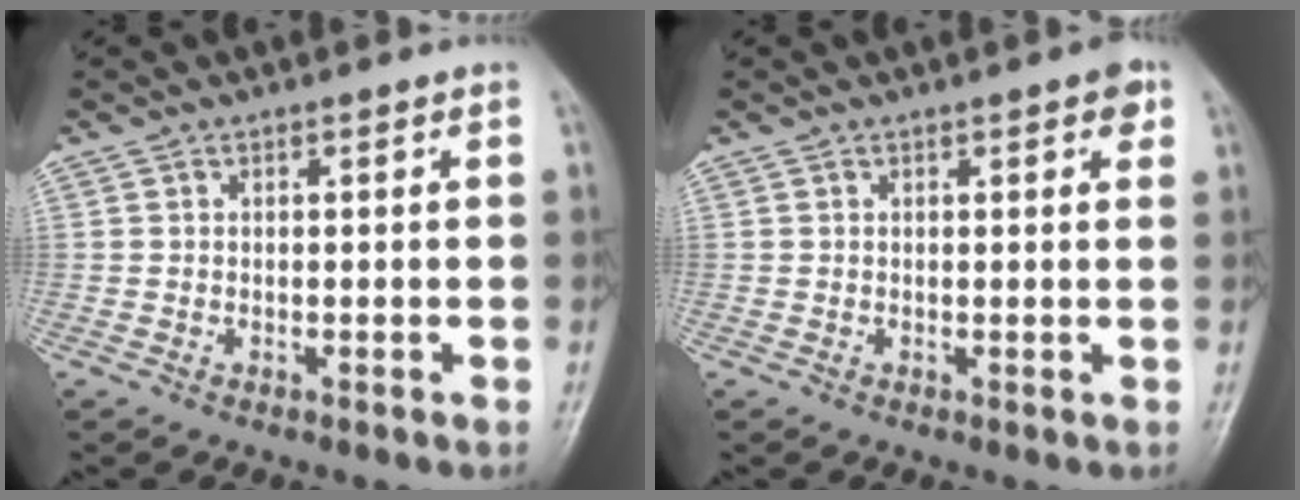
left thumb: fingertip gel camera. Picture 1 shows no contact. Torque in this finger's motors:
{"motor_torque": [0.46, 0.35, 0.22, -0.34, 0.01]}